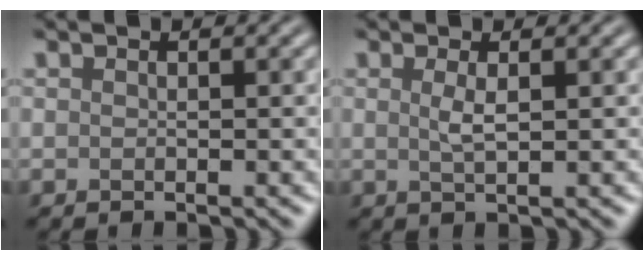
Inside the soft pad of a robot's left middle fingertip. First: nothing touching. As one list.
[{"total": 1.5, "force": [0.4, 0.3, 1.4], "torque": [-0.030, 0.000, 0.006]}]